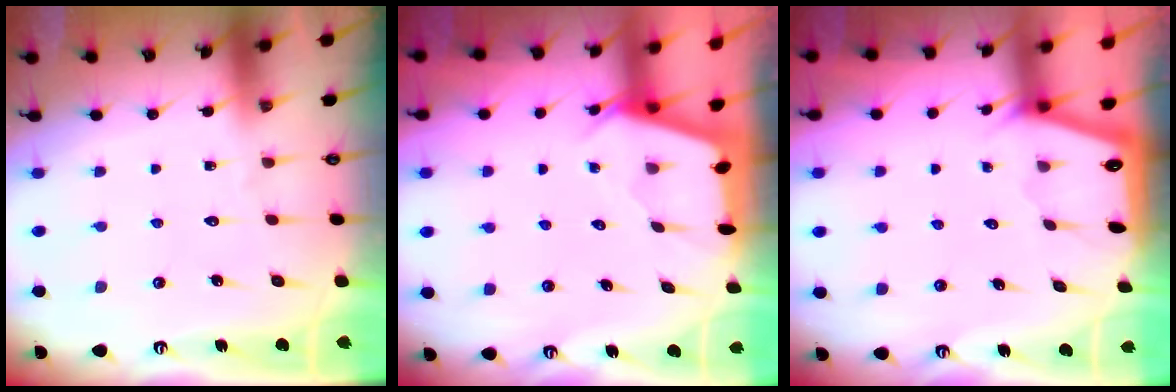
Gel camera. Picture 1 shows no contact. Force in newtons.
{"total": 2.4, "press": 2.4, "slide": 0.3}
{"total": 1.3, "press": 1.3, "slide": 0.3}